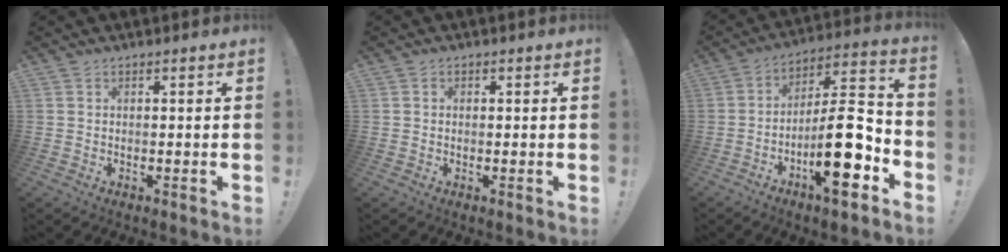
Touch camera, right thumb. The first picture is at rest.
{"total": 0.6, "force": [-0.1, 0.6, 0.2], "torque": [-0.004, 0.003, -0.001]}
{"total": 19.1, "force": [-6.9, 5.7, 16.9], "torque": [-0.267, 0.040, -0.109]}